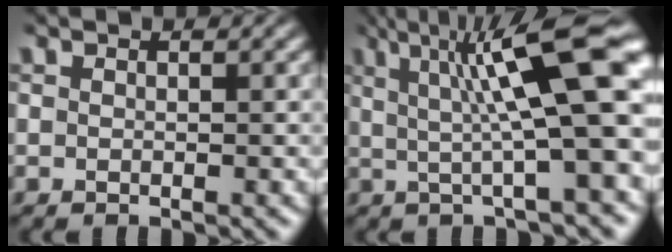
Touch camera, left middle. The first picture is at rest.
{"total": 11.3, "force": [2.7, 2.3, 10.7], "torque": [-0.150, 0.010, 0.040]}